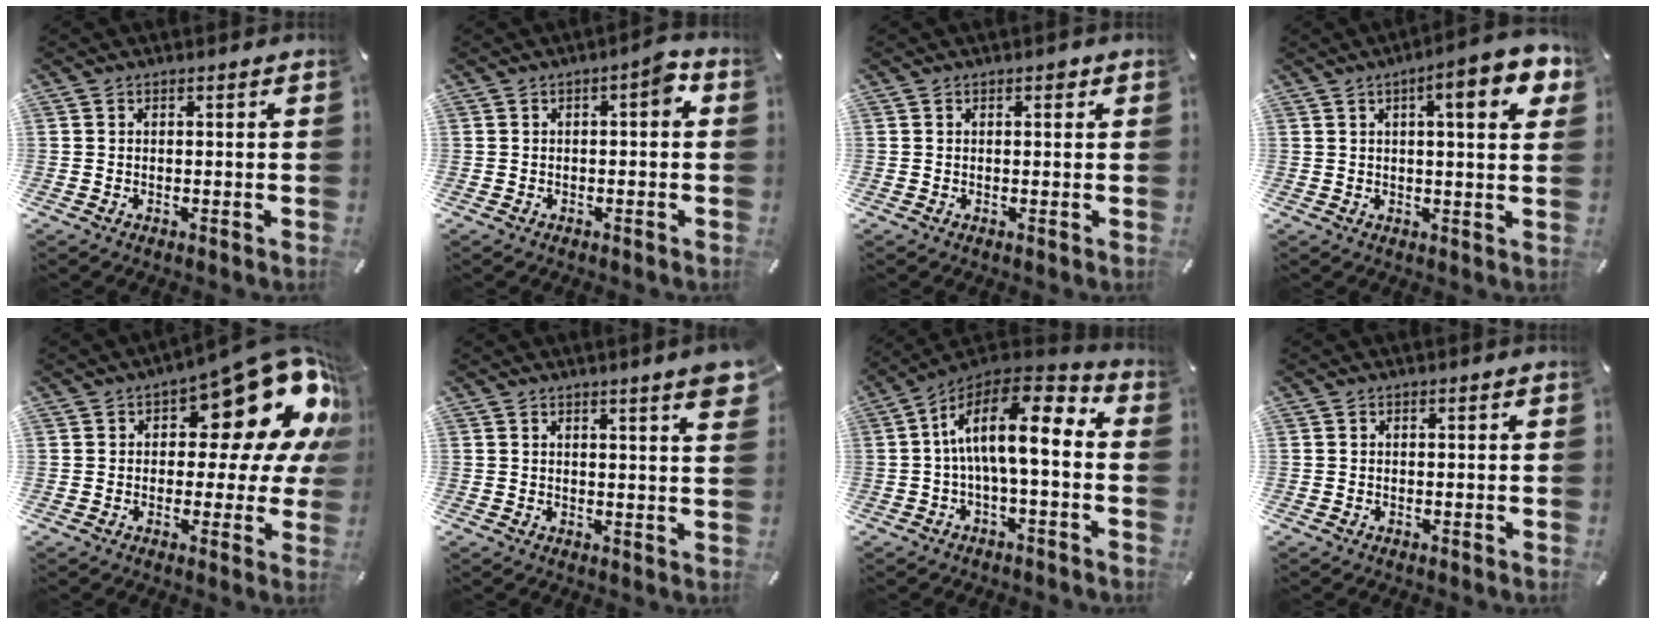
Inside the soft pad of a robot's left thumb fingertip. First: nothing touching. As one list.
[{"total": 4.3, "force": [-0.3, 1.6, 4.0], "torque": [-0.059, 0.011, -0.012]}, {"total": 0.9, "force": [0.3, 0.5, 0.7], "torque": [-0.006, 0.002, 0.002]}, {"total": 10.7, "force": [4.7, 2.5, 9.3], "torque": [-0.125, -0.020, 0.067]}, {"total": 20.2, "force": [10.4, 9.3, 14.6], "torque": [-0.176, -0.079, 0.169]}, {"total": 5.1, "force": [3.0, 0.4, 4.0], "torque": [-0.059, -0.018, 0.048]}, {"total": 15.2, "force": [0.9, 6.2, 13.8], "torque": [-0.249, -0.011, 0.016]}, {"total": 0.0}]